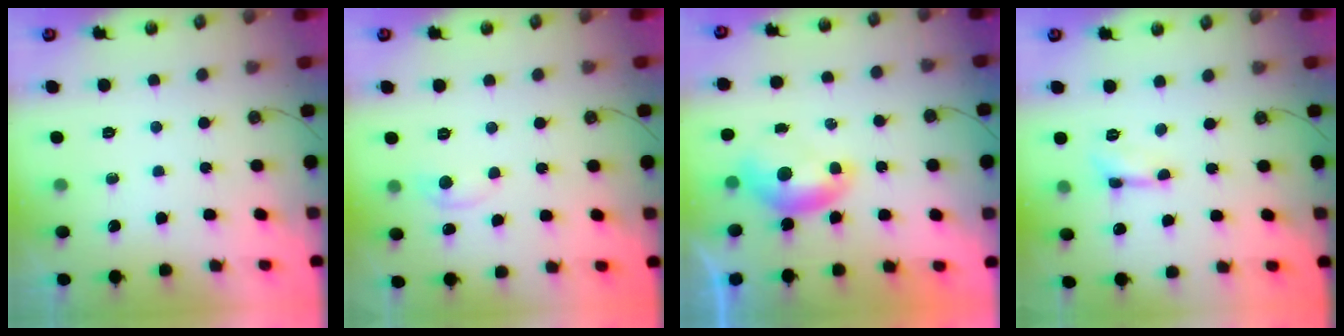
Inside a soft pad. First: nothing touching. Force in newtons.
{"total": 1.0, "press": 0.7, "slide": 0.7}
{"total": 0.0}
{"total": 0.5, "press": 0.5, "slide": 0.2}